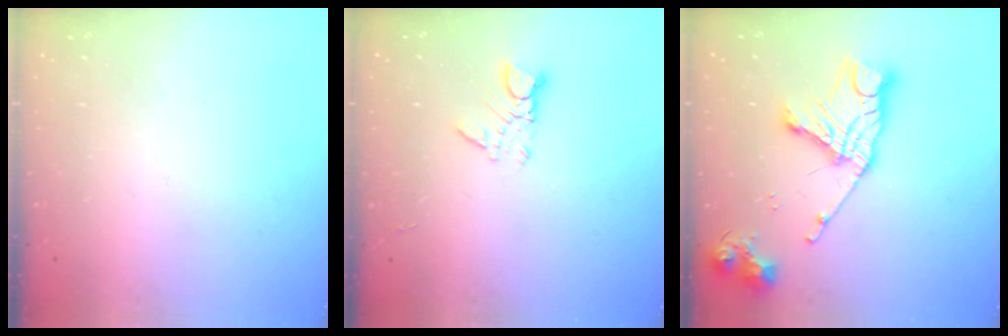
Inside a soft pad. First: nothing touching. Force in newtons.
{"total": 3.9, "press": 3.9, "slide": 0.3}
{"total": 16.9, "press": 16.8, "slide": 1.4}